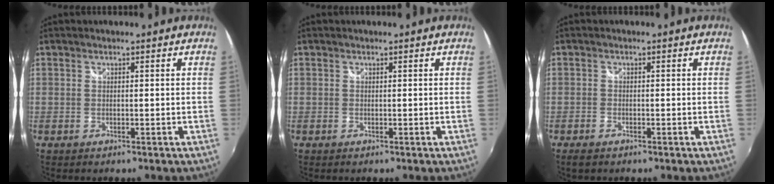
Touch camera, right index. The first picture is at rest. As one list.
[{"total": 0.0}, {"total": 2.1, "force": [-1.6, 1.0, 1.0], "torque": [-0.027, -0.007, -0.031]}]